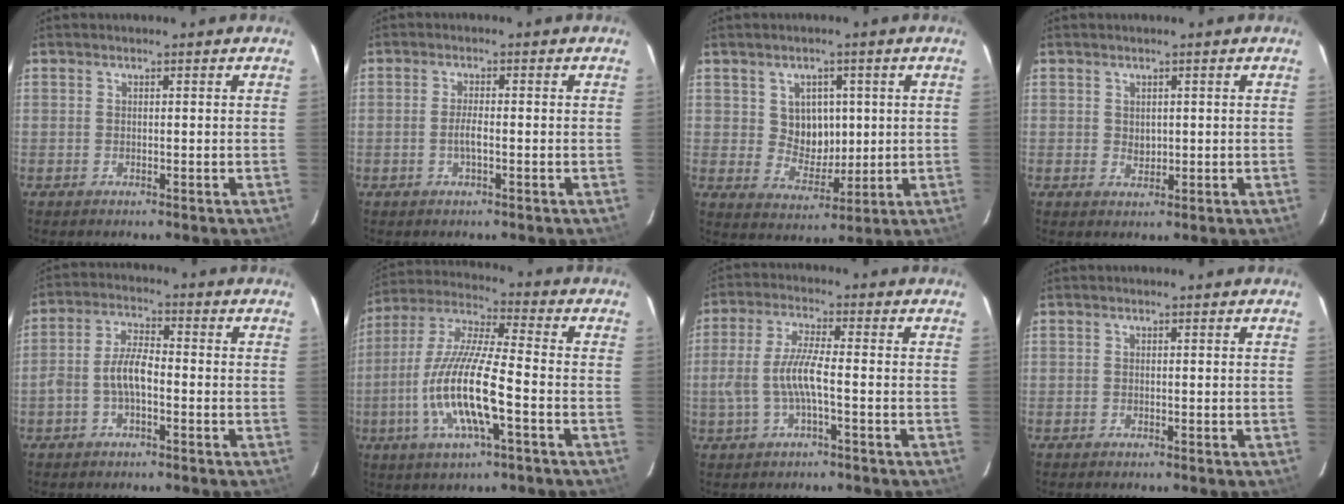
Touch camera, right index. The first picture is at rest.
{"total": 2.4, "force": [-0.7, 0.4, 2.3], "torque": [-0.045, -0.001, -0.013]}
{"total": 6.8, "force": [1.5, 5.9, 3.0], "torque": [-0.048, 0.008, 0.037]}
{"total": 1.7, "force": [0.4, 1.4, 0.8], "torque": [-0.009, 0.002, 0.011]}
{"total": 5.8, "force": [-1.8, 2.4, 5.0], "torque": [-0.106, 0.016, -0.035]}
{"total": 15.5, "force": [-4.5, 2.6, 14.6], "torque": [-0.297, -0.009, -0.090]}
{"total": 7.6, "force": [-1.7, 1.3, 7.3], "torque": [-0.157, 0.002, -0.028]}
{"total": 0.0}